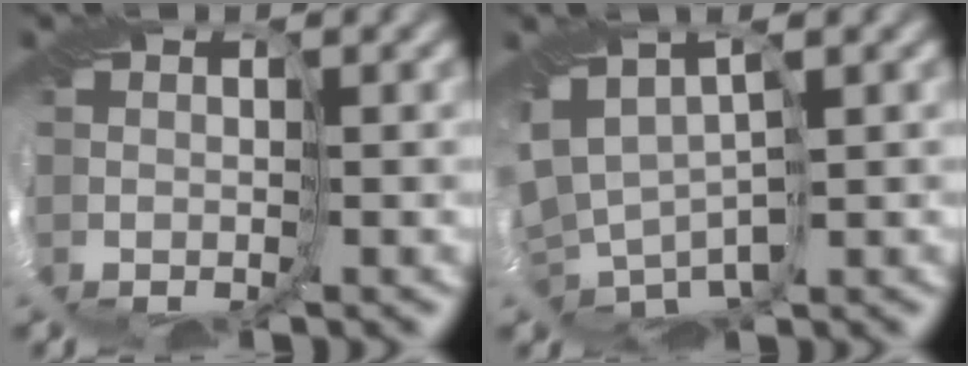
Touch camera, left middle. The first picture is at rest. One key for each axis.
{"total": 3.6, "fx": -0.1, "fy": 2.3, "fz": 2.7, "tx": -0.075, "ty": 0.011, "tz": 0.028}